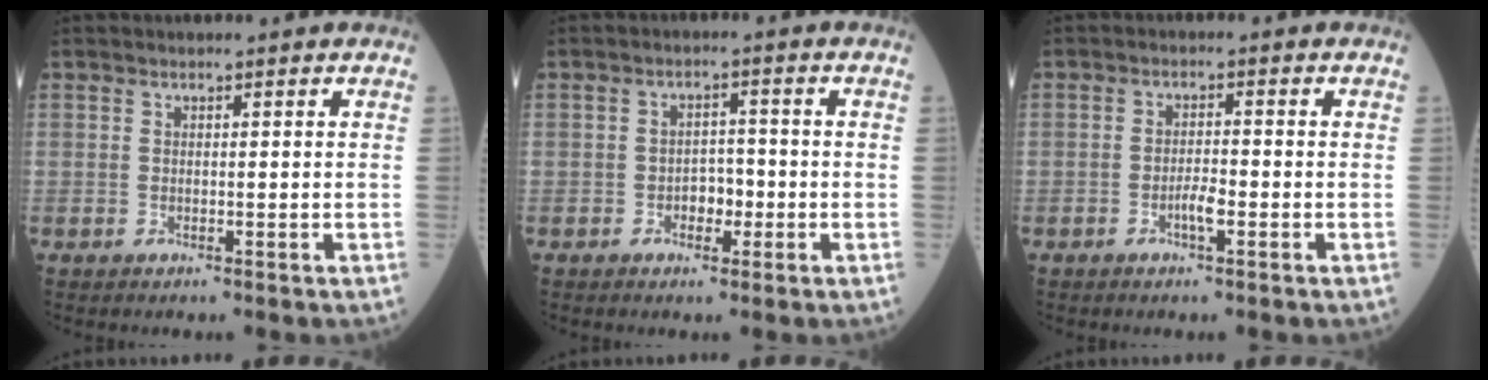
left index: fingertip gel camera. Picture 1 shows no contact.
{"total": 3.3, "force": [-1.2, 2.0, 2.3], "torque": [-0.032, 0.008, -0.022]}
{"total": 2.7, "force": [-1.2, 0.5, 2.3], "torque": [-0.044, 0.001, -0.024]}